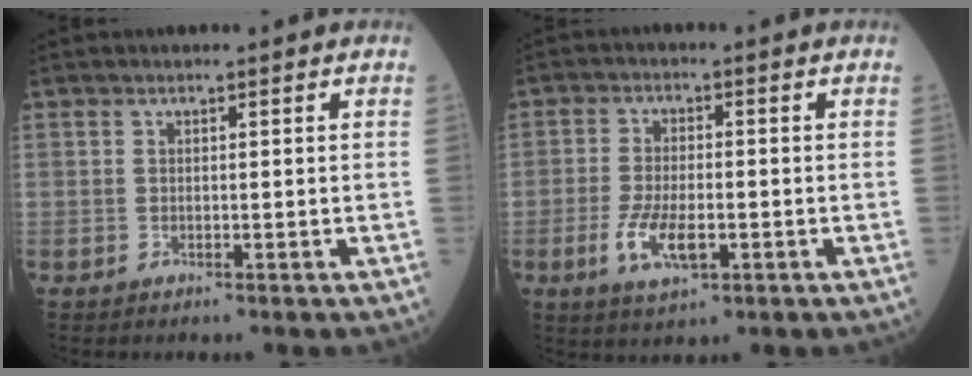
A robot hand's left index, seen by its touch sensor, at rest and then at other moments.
{"total": 6.4, "force": [-2.2, 2.3, 5.6], "torque": [-0.113, -0.008, -0.037]}